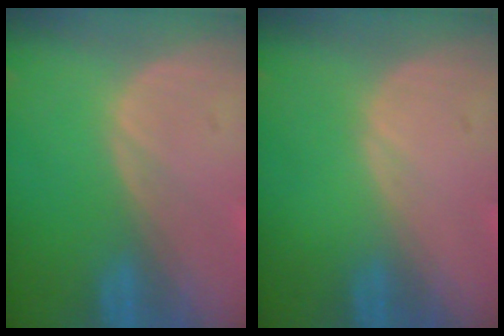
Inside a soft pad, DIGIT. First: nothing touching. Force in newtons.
{"total": 0.0}